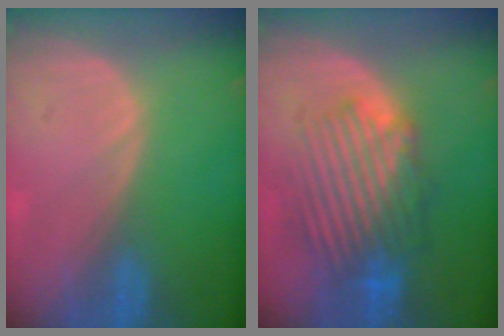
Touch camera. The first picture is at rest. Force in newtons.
{"total": 9.3, "press": 8.8, "slide": 3.0}